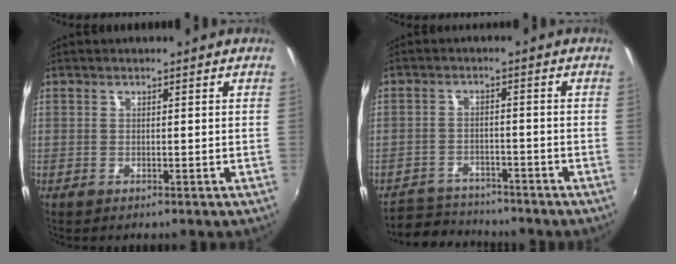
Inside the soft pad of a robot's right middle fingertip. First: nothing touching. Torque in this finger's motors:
{"motor_torque": [-0.28, -0.53, -0.19, -0.05]}